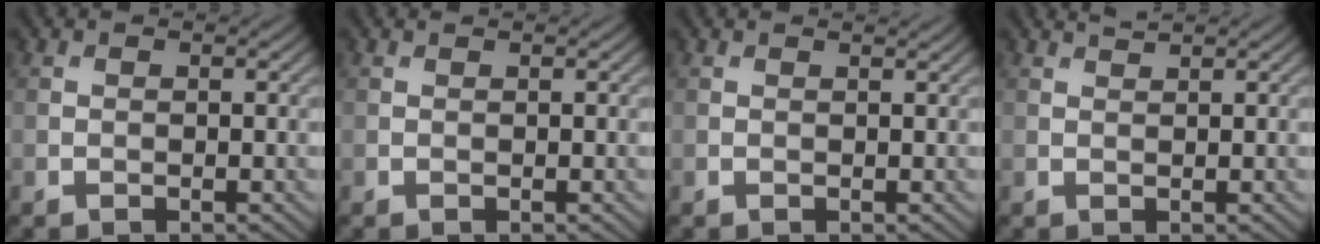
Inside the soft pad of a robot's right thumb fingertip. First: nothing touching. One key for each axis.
{"total": 0.0}
{"total": 0.6, "fx": 0.6, "fy": 0.0, "fz": 0.3, "tx": -0.008, "ty": -0.003, "tz": 0.006}
{"total": 0.9, "fx": 0.9, "fy": 0.0, "fz": 0.3, "tx": -0.007, "ty": 0.000, "tz": 0.018}